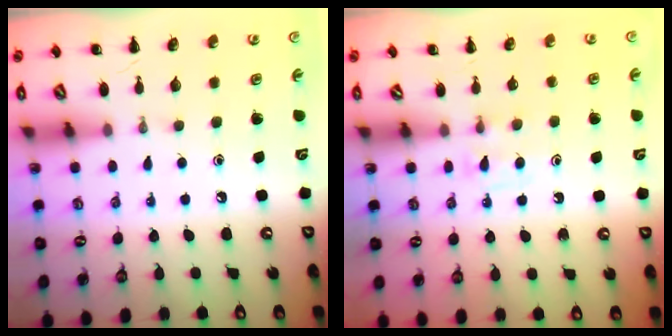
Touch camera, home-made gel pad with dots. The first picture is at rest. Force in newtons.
{"total": 4.6, "press": 4.4, "slide": 1.6}